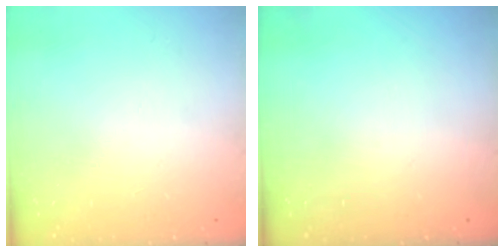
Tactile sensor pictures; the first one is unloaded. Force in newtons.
{"total": 0.0}